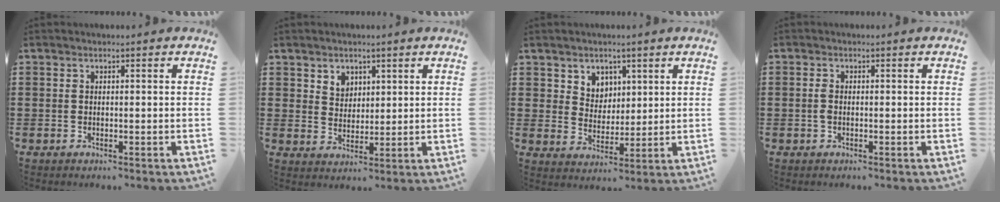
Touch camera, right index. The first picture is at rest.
{"total": 3.6, "force": [2.4, 2.7, 0.2], "torque": [-0.017, 0.007, 0.045]}
{"total": 4.8, "force": [2.9, 3.8, 0.2], "torque": [-0.018, 0.004, 0.052]}
{"total": 1.2, "force": [-0.3, 0.6, 1.0], "torque": [-0.026, -0.001, -0.007]}